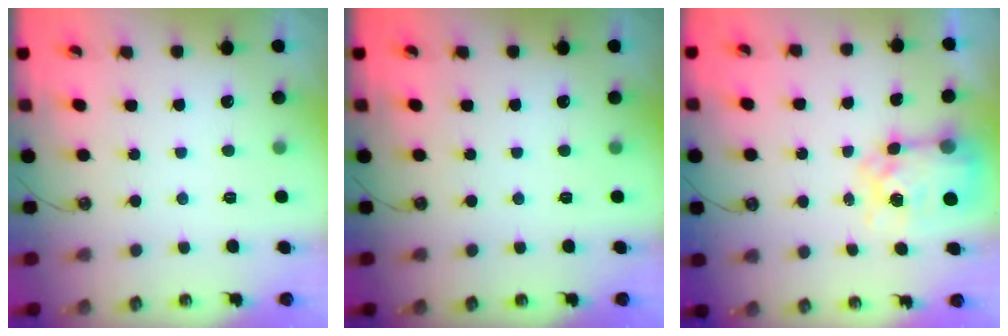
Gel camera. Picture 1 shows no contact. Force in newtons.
{"total": 0.0}
{"total": 9.7, "press": 9.7, "slide": 0.9}